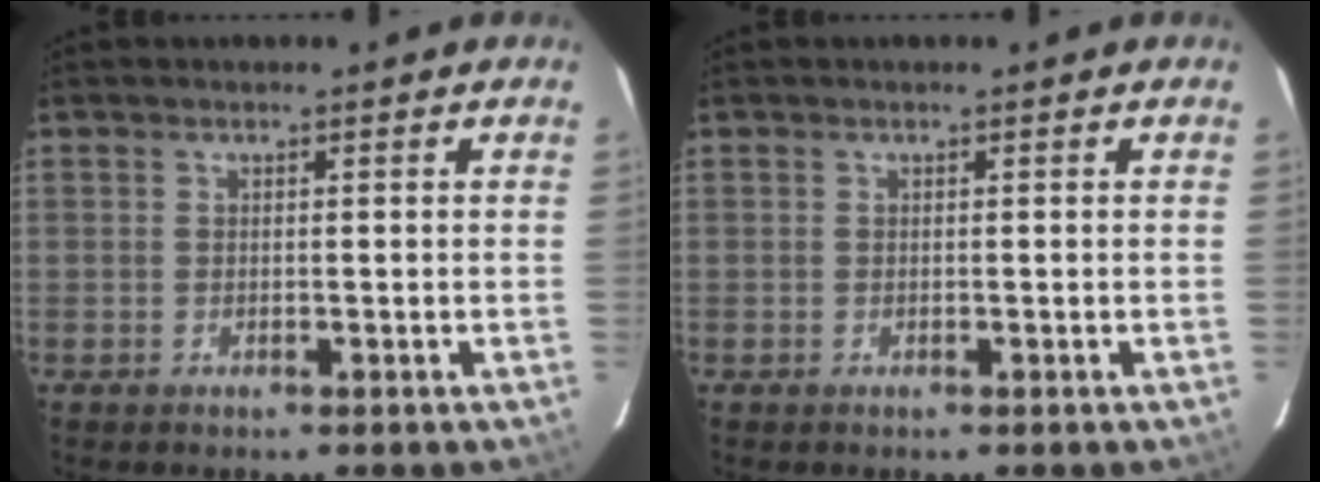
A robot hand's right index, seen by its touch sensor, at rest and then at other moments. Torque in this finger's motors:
{"motor_torque": [-0.03, 0.00, 0.00, 0.01]}